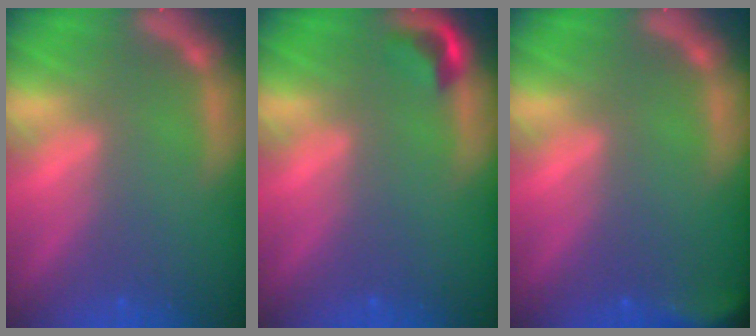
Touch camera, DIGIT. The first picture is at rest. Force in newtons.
{"total": 1.9}
{"total": 4.0}